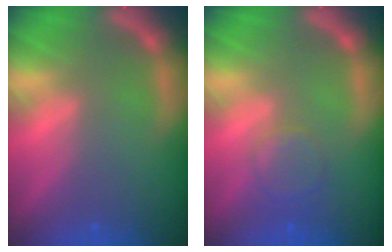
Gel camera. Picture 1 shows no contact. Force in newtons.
{"total": 2.9}